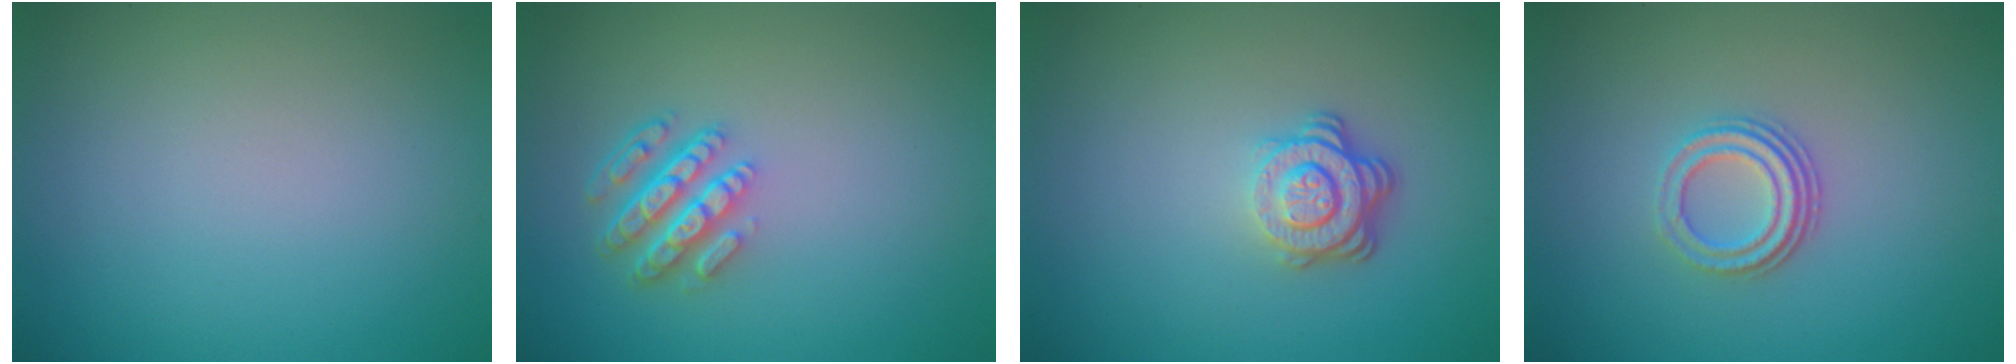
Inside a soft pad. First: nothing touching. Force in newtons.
{"total": 4.5, "press": 3.4, "slide": 3.0}
{"total": 3.7, "press": 2.7, "slide": 2.5}
{"total": 2.9, "press": 2.2, "slide": 2.0}